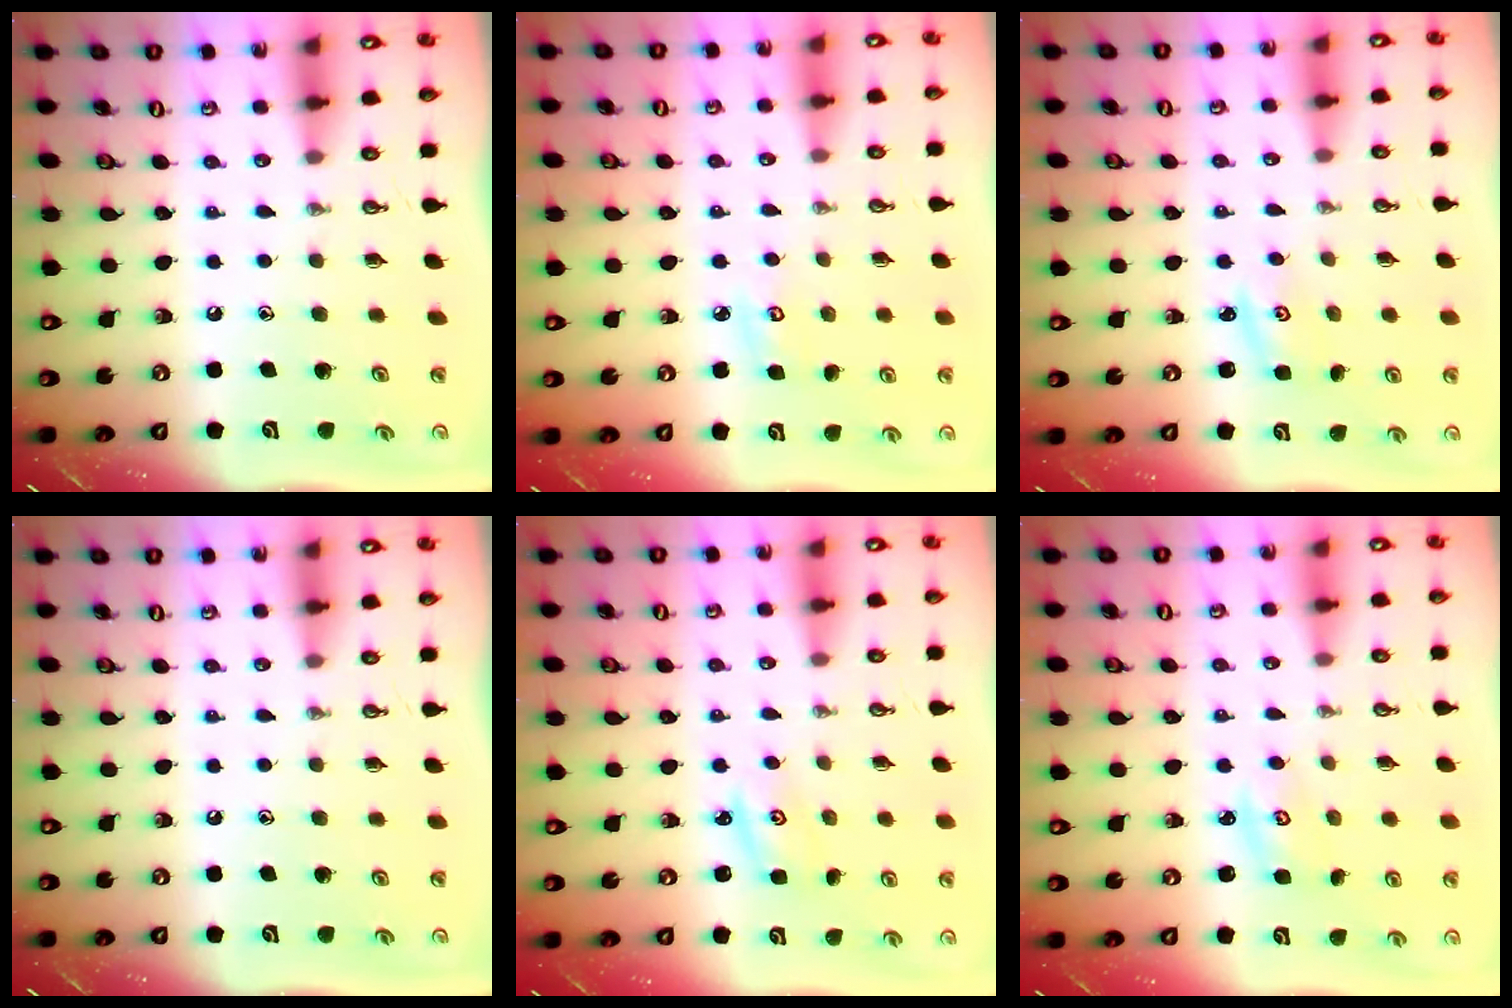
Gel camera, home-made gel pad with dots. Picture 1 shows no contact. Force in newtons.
{"total": 4.2, "press": 4.2, "slide": 0.3}
{"total": 1.8, "press": 1.8, "slide": 0.0}
{"total": 0.0}
{"total": 1.8, "press": 1.8, "slide": 0.1}
{"total": 3.0, "press": 3.0, "slide": 0.4}